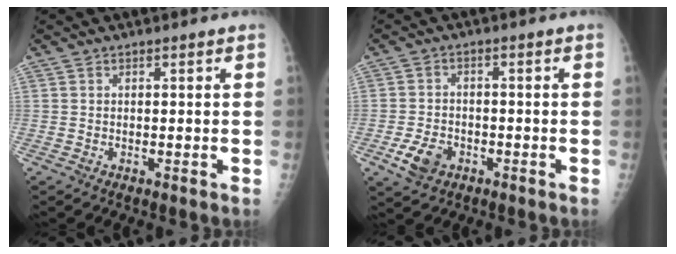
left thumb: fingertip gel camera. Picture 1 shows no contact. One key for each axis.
{"total": 5.6, "fx": -2.5, "fy": 3.9, "fz": 3.1, "tx": -0.055, "ty": 0.010, "tz": -0.042}